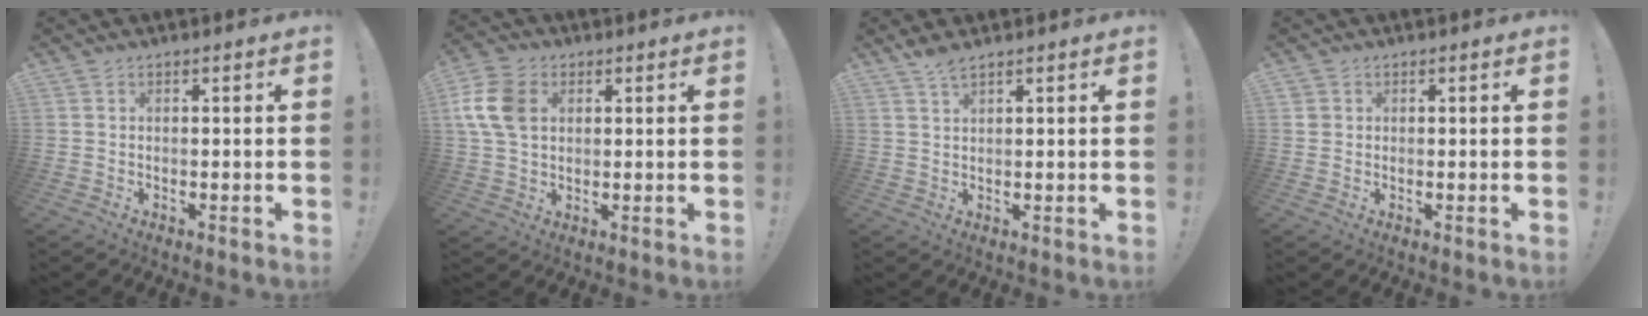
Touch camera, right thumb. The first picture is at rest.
{"total": 12.1, "force": [3.1, 8.8, 7.8], "torque": [-0.153, 0.003, 0.062]}
{"total": 3.0, "force": [2.3, 0.8, 1.8], "torque": [-0.035, -0.011, 0.041]}
{"total": 1.6, "force": [0.6, 1.4, 0.4], "torque": [-0.005, 0.001, 0.013]}